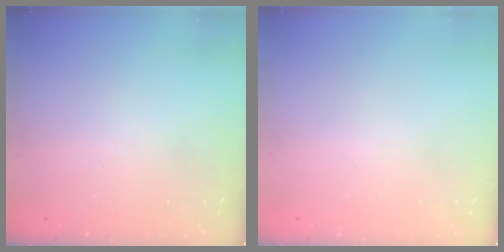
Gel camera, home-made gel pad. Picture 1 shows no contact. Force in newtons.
{"total": 0.0}